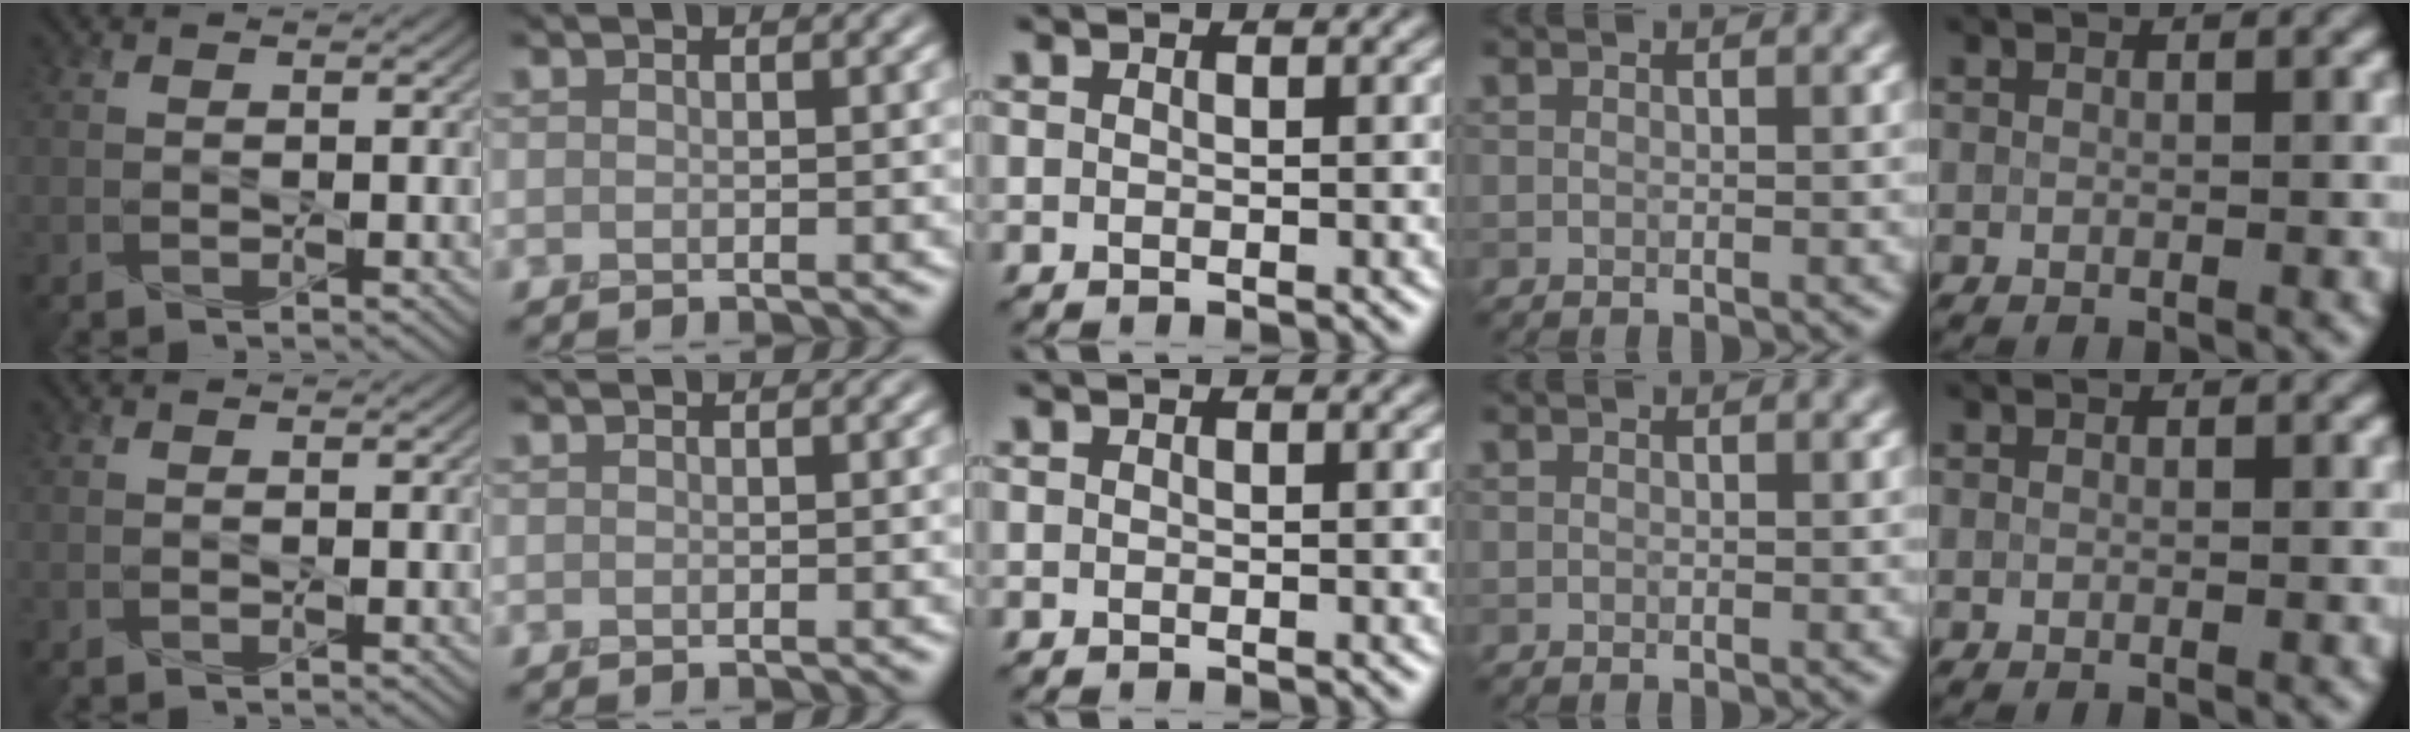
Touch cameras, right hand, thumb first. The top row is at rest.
{}